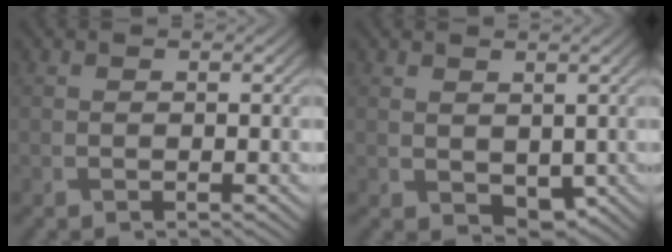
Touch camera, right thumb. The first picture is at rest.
{"total": 3.0, "force": [0.5, 2.0, 2.2], "torque": [-0.042, -0.010, 0.014]}